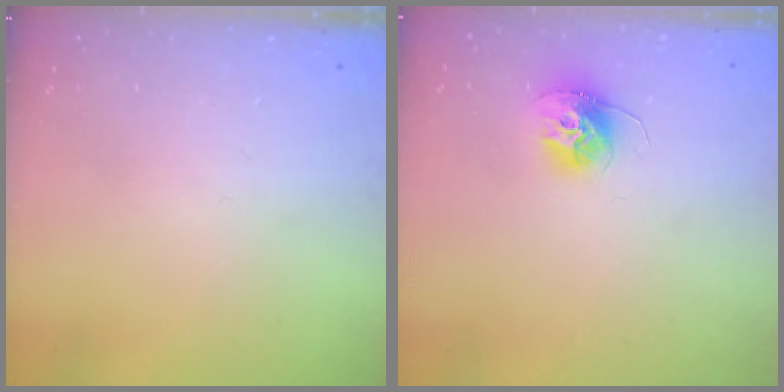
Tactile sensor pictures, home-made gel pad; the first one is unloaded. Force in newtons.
{"total": 11.1, "press": 11.1, "slide": 0.9}